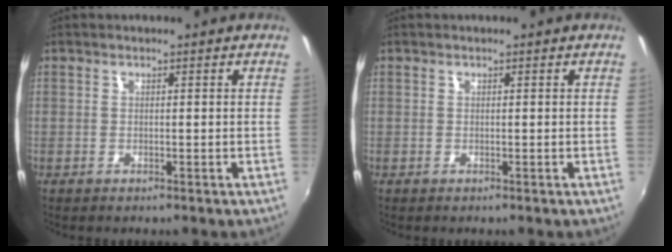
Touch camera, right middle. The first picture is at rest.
{"total": 0.0}